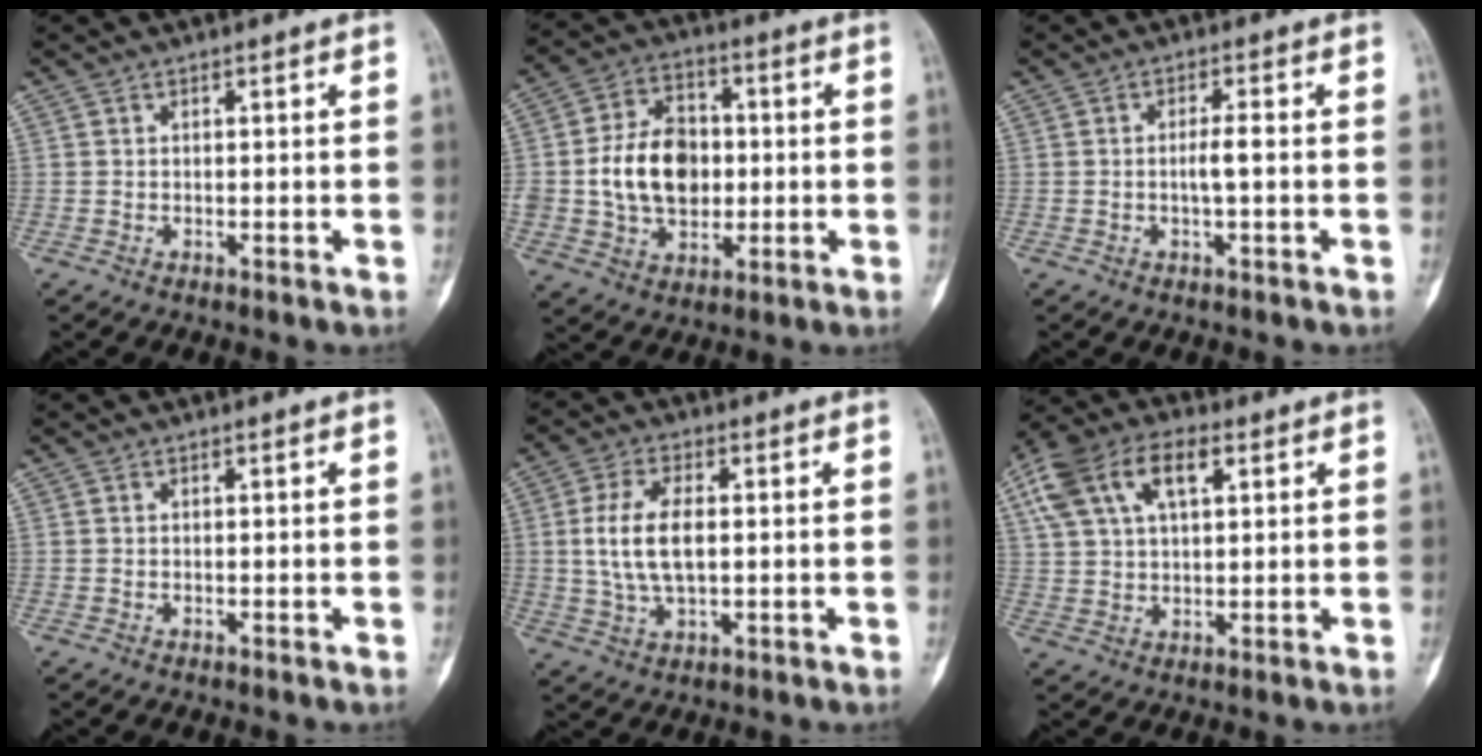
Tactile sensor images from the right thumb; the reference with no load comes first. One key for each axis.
{"total": 13.8, "fx": -0.2, "fy": 10.0, "fz": 9.5, "tx": -0.139, "ty": 0.015, "tz": -0.002}
{"total": 2.8, "fx": -0.4, "fy": 0.4, "fz": 2.8, "tx": -0.056, "ty": 0.005, "tz": -0.009}
{"total": 0.0}
{"total": 9.6, "fx": 0.7, "fy": 4.9, "fz": 8.3, "tx": -0.169, "ty": 0.003, "tz": 0.017}
{"total": 14.0, "fx": 5.7, "fy": 7.5, "fz": 10.3, "tx": -0.195, "ty": 0.021, "tz": 0.103}